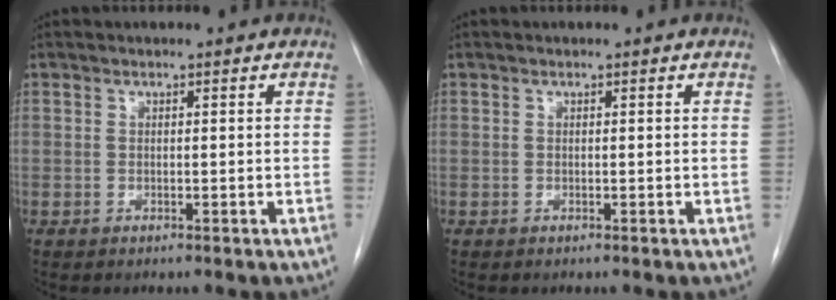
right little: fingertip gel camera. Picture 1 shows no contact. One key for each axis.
{"total": 0.0}